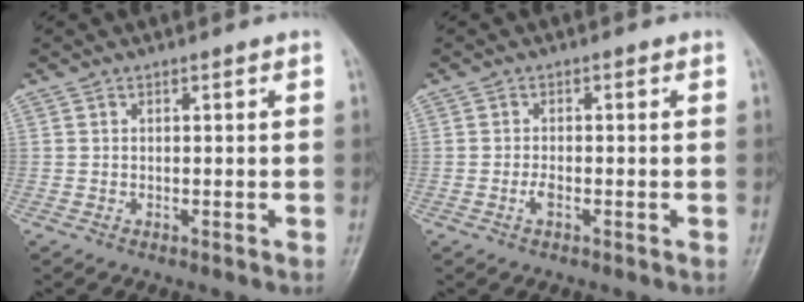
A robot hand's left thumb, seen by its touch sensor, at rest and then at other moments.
{"total": 1.6, "force": [-0.7, 0.7, 1.3], "torque": [-0.024, 0.001, -0.017]}